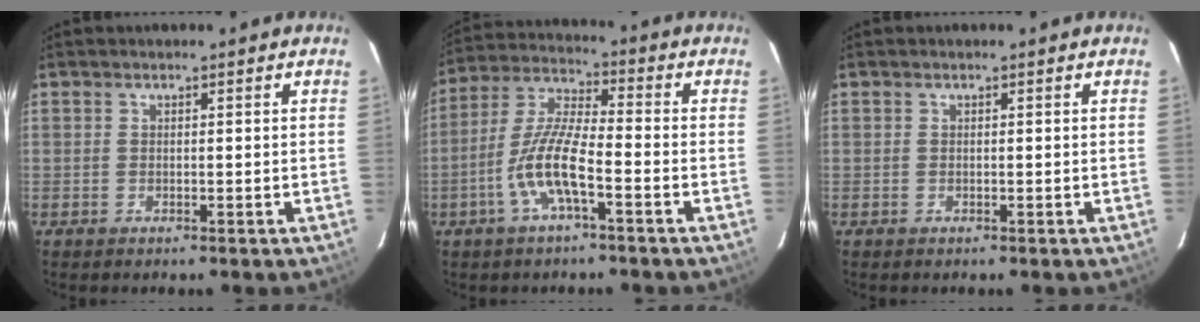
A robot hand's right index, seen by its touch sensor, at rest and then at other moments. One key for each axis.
{"total": 10.5, "fx": -4.3, "fy": 2.1, "fz": 9.3, "tx": -0.201, "ty": 0.002, "tz": -0.086}
{"total": 0.0}